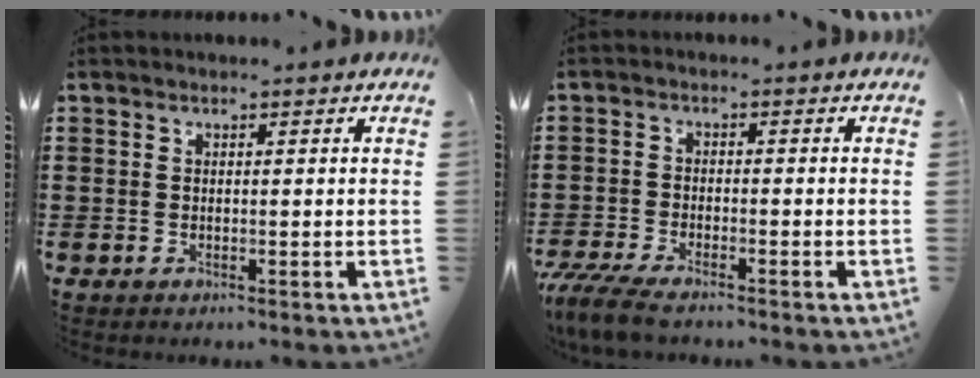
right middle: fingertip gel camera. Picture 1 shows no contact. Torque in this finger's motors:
{"motor_torque": [1.53, 0.00, 0.63, 0.21]}